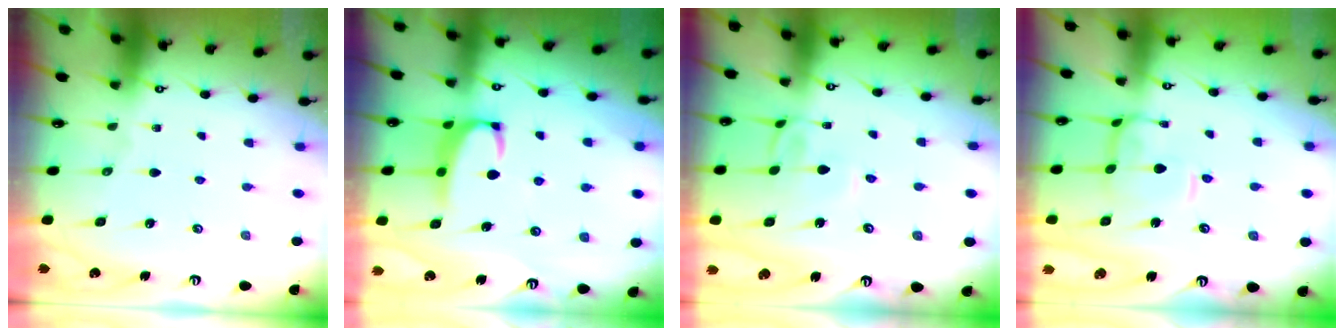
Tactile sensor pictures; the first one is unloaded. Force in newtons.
{"total": 2.4, "press": 2.3, "slide": 0.7}
{"total": 2.9, "press": 2.9, "slide": 0.2}
{"total": 6.1, "press": 6.1, "slide": 0.9}